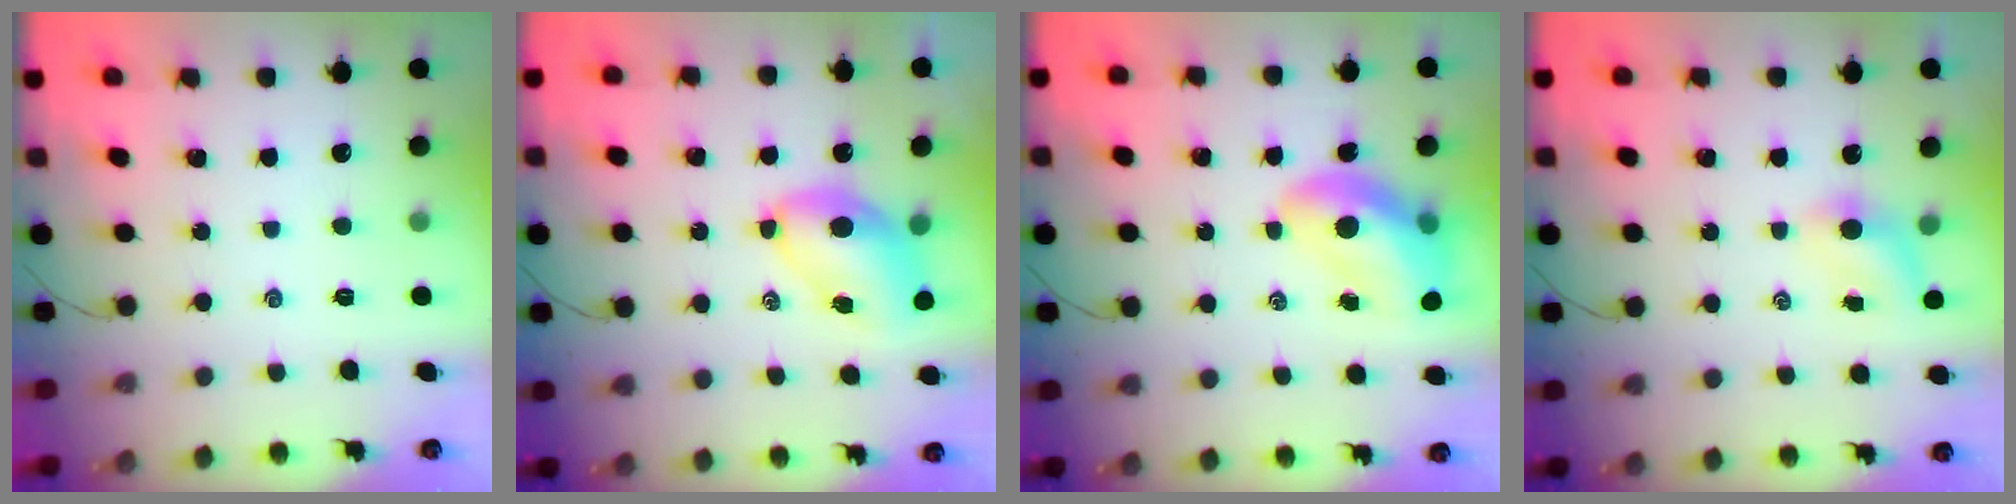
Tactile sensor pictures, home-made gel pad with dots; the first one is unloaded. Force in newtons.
{"total": 7.8, "press": 7.8, "slide": 1.1}
{"total": 11.9, "press": 11.4, "slide": 3.5}
{"total": 4.1, "press": 4.0, "slide": 0.6}